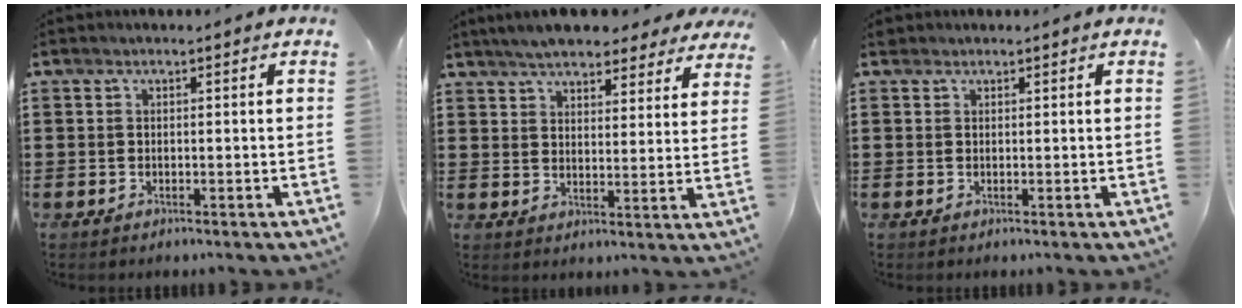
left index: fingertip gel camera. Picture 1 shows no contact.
{"total": 5.8, "force": [5.5, 1.0, 1.8], "torque": [-0.056, -0.013, 0.101]}
{"total": 0.7, "force": [0.6, 0.4, 0.1], "torque": [-0.005, 0.003, 0.012]}